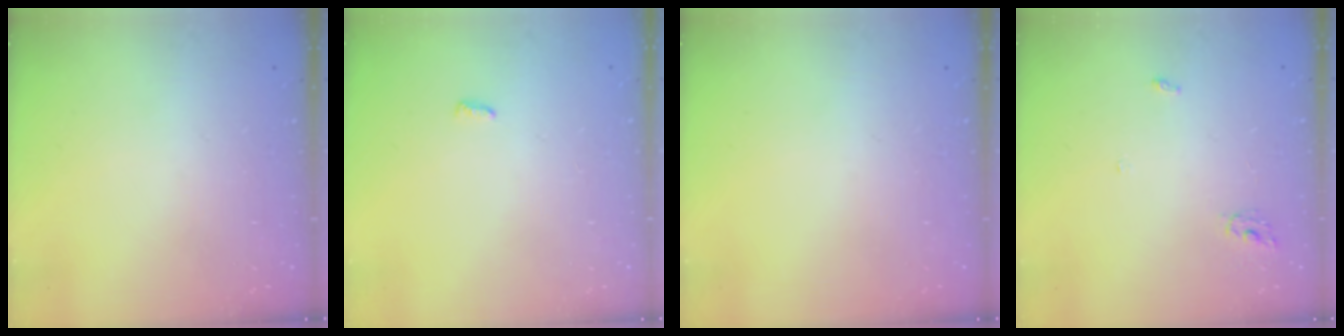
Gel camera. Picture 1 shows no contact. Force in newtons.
{"total": 3.5, "press": 3.5, "slide": 0.3}
{"total": 0.0}
{"total": 3.4, "press": 3.3, "slide": 0.3}